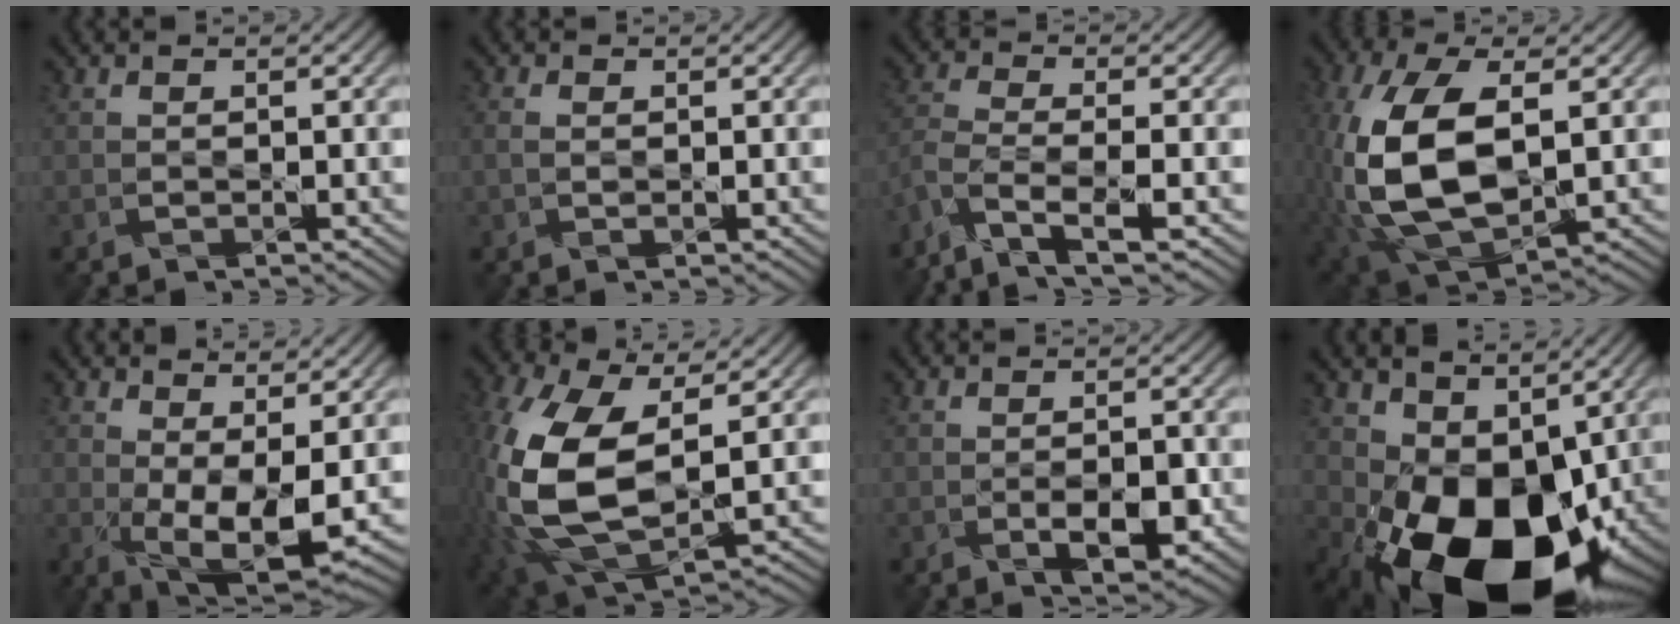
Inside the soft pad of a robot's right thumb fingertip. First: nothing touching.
{"total": 1.8, "force": [0.1, 1.1, 1.4], "torque": [-0.034, 0.000, 0.001]}
{"total": 6.1, "force": [-4.4, 1.3, 4.0], "torque": [-0.095, -0.007, -0.098]}
{"total": 14.8, "force": [-0.3, 8.1, 12.3], "torque": [-0.302, -0.007, 0.000]}
{"total": 7.4, "force": [0.1, 3.2, 6.7], "torque": [-0.132, -0.012, 0.008]}
{"total": 16.3, "force": [0.4, 9.1, 13.5], "torque": [-0.342, -0.027, 0.020]}
{"total": 3.8, "force": [-1.3, 1.7, 3.1], "torque": [-0.052, -0.004, -0.017]}
{"total": 16.2, "force": [-1.7, 10.1, 12.5], "torque": [-0.211, -0.035, -0.020]}